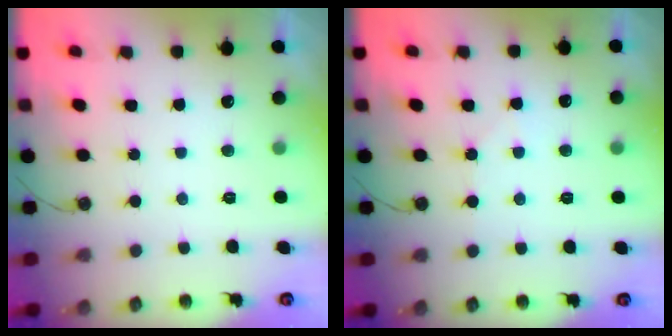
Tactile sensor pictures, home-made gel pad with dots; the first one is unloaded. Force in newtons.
{"total": 3.7, "press": 3.6, "slide": 0.7}